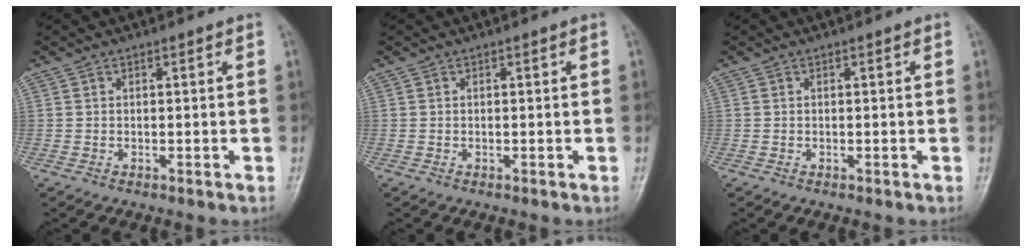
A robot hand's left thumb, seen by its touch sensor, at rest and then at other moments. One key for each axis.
{"total": 0.0}
{"total": 0.0}